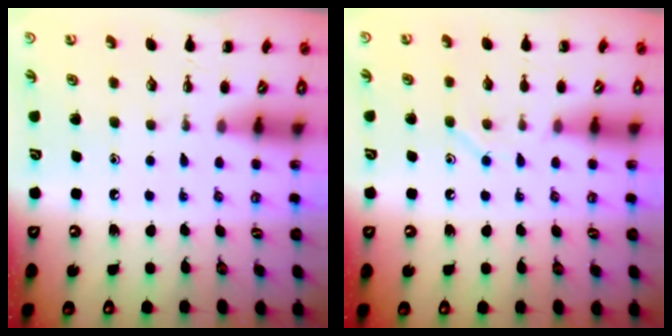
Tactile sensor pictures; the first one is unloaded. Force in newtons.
{"total": 7.1, "press": 7.0, "slide": 0.9}